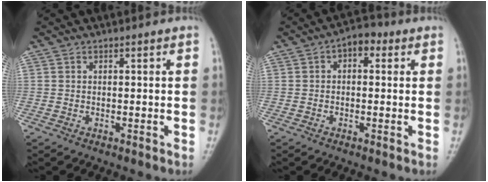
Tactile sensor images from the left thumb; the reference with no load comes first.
{"total": 4.7, "force": [1.4, 3.0, 3.4], "torque": [-0.025, 0.011, 0.010]}